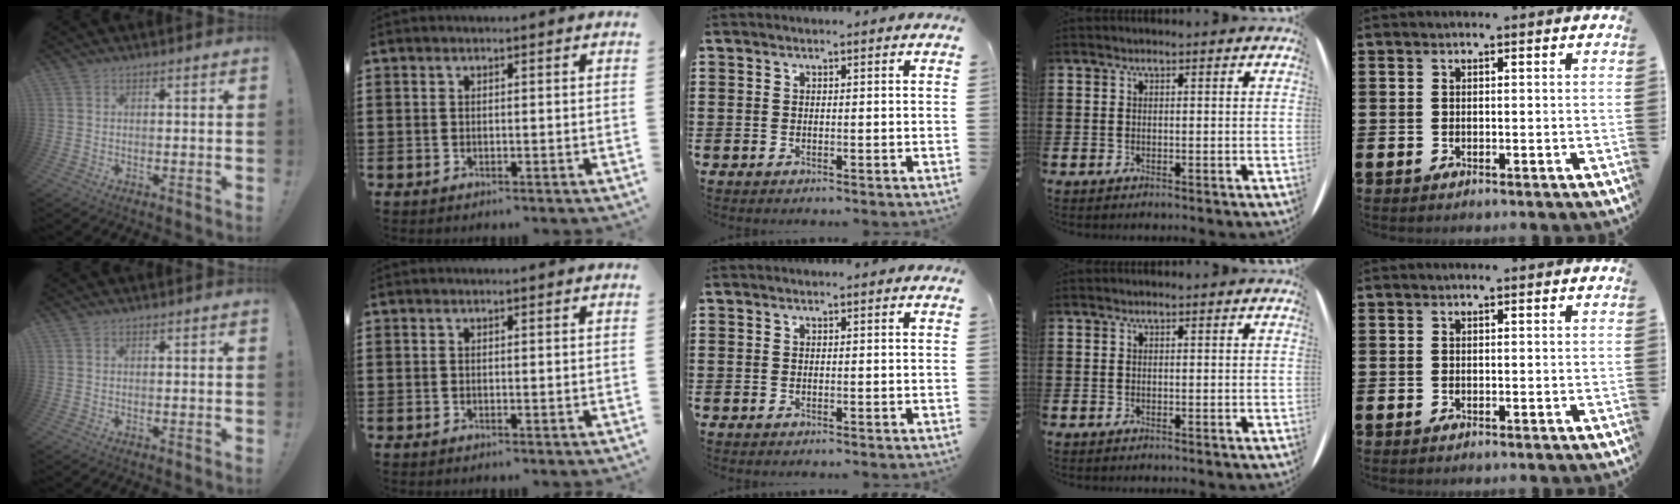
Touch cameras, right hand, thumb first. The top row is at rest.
{}